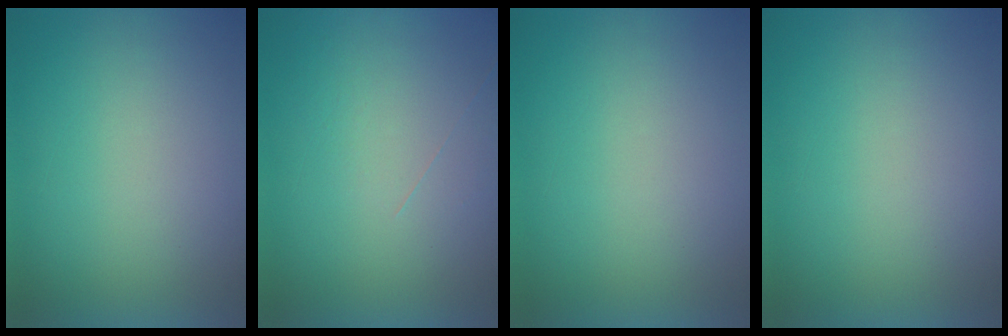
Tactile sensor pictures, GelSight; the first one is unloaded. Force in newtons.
{"total": 1.2}
{"total": 0.0}
{"total": 0.0}